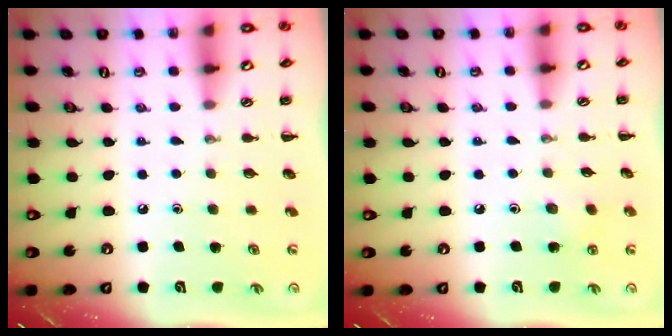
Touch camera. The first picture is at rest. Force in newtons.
{"total": 6.1, "press": 5.9, "slide": 1.8}